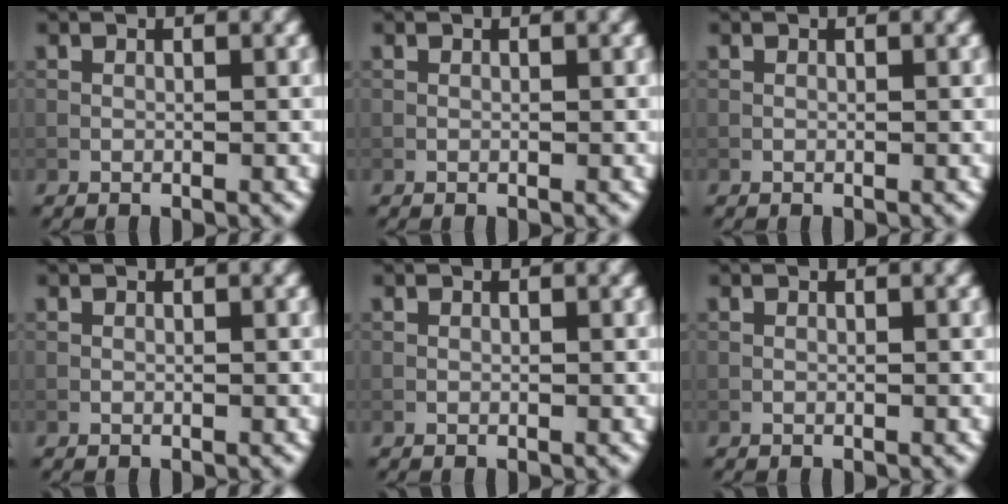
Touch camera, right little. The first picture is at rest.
{"total": 0.0}
{"total": 0.0}
{"total": 0.0}
{"total": 0.0}
{"total": 0.0}